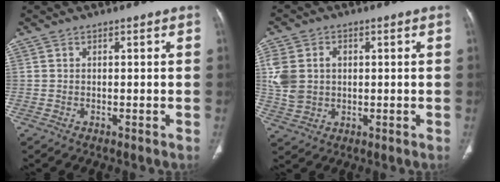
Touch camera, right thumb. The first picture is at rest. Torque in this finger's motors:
{"motor_torque": [0.96, 0.99, 1.06, 0.04, 0.07]}